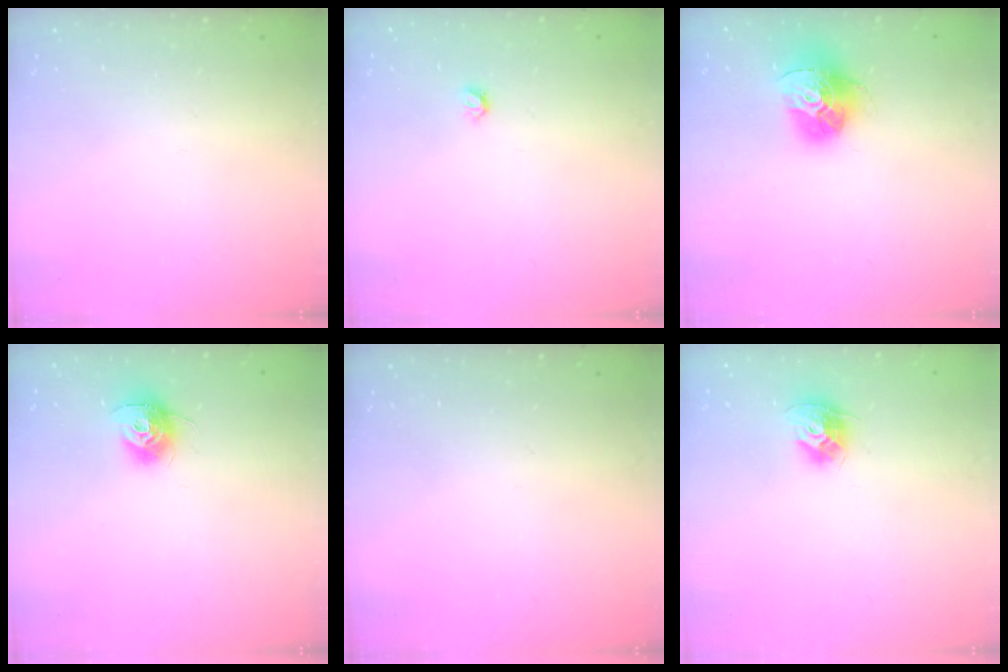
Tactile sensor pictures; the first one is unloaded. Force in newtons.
{"total": 3.7, "press": 3.6, "slide": 0.7}
{"total": 16.3, "press": 16.2, "slide": 1.5}
{"total": 10.2, "press": 10.2, "slide": 0.4}
{"total": 0.0}
{"total": 9.9, "press": 9.9, "slide": 0.5}